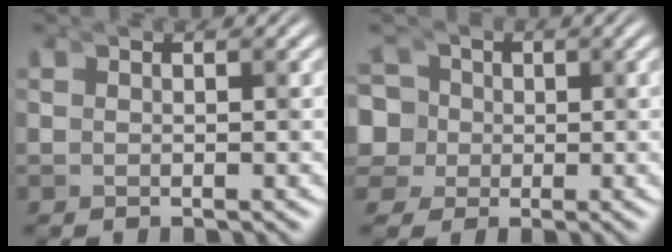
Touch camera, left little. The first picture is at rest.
{"total": 5.6, "force": [-2.2, 5.1, 0.3], "torque": [-0.079, -0.053, -0.029]}